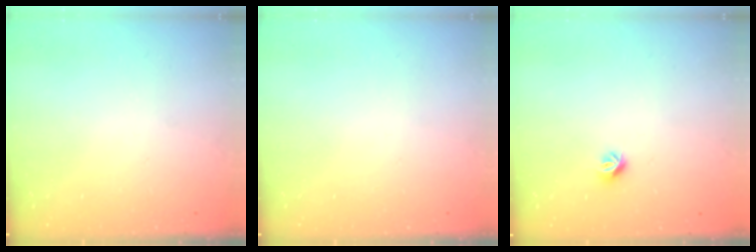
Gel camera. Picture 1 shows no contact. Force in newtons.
{"total": 0.0}
{"total": 6.0, "press": 6.0, "slide": 0.7}